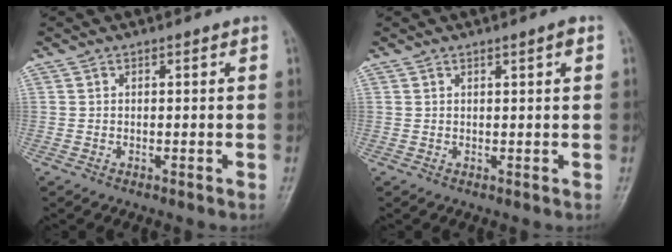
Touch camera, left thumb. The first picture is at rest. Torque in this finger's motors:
{"motor_torque": [-0.14, 0.02, 0.07, 0.03, 0.05]}